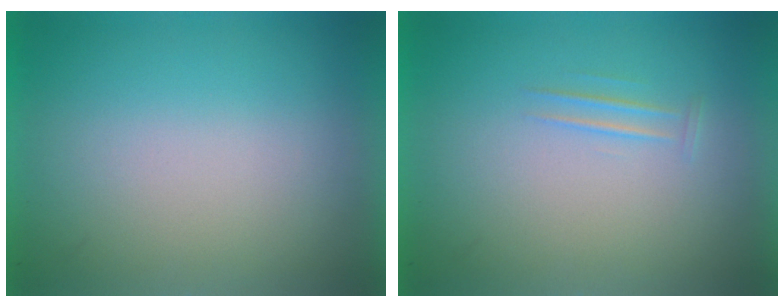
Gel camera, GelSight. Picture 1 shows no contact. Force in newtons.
{"total": 1.1}